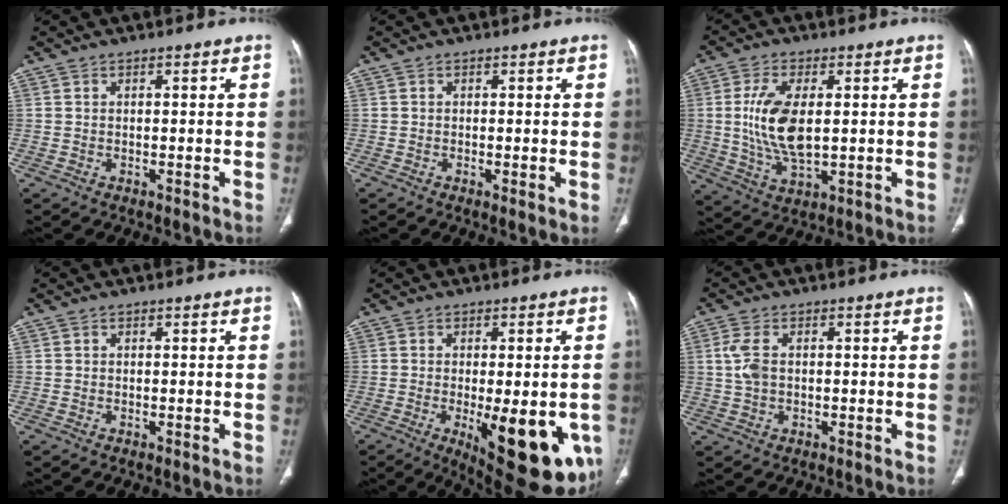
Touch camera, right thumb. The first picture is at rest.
{"total": 1.0, "force": [-0.1, 0.3, 1.0], "torque": [-0.021, -0.005, -0.004]}
{"total": 11.3, "force": [1.0, 5.3, 9.9], "torque": [-0.202, -0.013, 0.026]}
{"total": 0.0}
{"total": 18.6, "force": [-5.7, 7.0, 16.3], "torque": [-0.161, -0.019, -0.058]}
{"total": 4.2, "force": [0.4, 2.5, 3.4], "torque": [-0.084, 0.006, 0.008]}